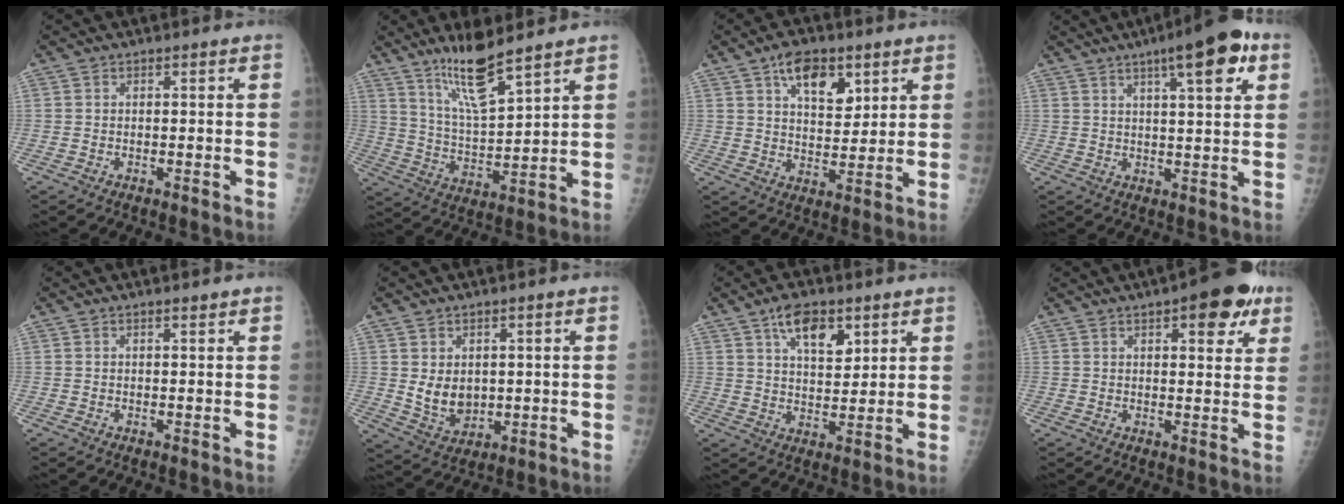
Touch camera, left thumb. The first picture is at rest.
{"total": 11.1, "force": [8.4, 1.6, 7.0], "torque": [-0.127, -0.062, 0.167]}
{"total": 9.7, "force": [5.0, 5.3, 6.4], "torque": [-0.073, -0.027, 0.083]}
{"total": 11.4, "force": [5.5, 2.5, 9.7], "torque": [-0.126, -0.007, 0.073]}
{"total": 0.5, "force": [0.4, 0.1, 0.3], "torque": [-0.003, -0.003, 0.007]}
{"total": 6.4, "force": [0.8, 4.8, 4.1], "torque": [-0.049, -0.017, 0.034]}
{"total": 8.8, "force": [4.8, 4.4, 6.0], "torque": [-0.075, -0.026, 0.082]}
{"total": 10.2, "force": [5.2, 3.9, 7.8], "torque": [-0.068, -0.014, 0.059]}